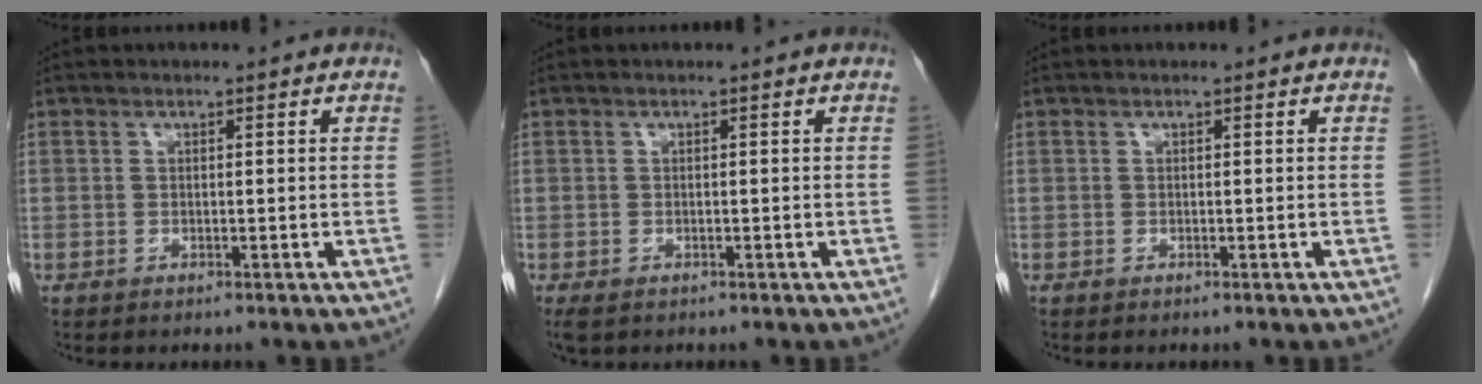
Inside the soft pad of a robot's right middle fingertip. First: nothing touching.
{"total": 2.0, "force": [-1.2, 1.1, 1.2], "torque": [-0.026, -0.005, -0.015]}
{"total": 0.0}